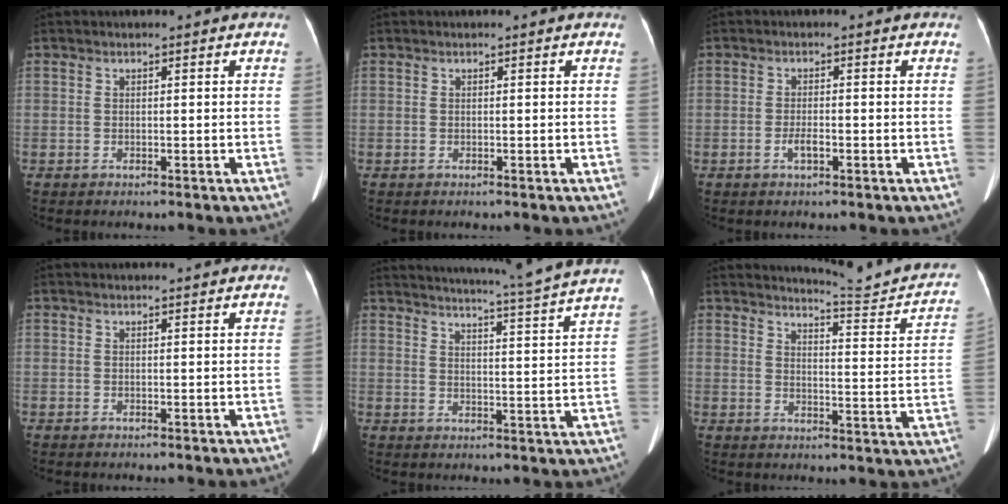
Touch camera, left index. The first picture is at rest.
{"total": 0.0}
{"total": 1.9, "force": [-0.9, 0.5, 1.6], "torque": [-0.033, 0.000, -0.015]}
{"total": 2.2, "force": [2.2, 0.1, 0.4], "torque": [-0.012, 0.015, 0.023]}
{"total": 19.1, "force": [17.4, -2.5, 7.6], "torque": [-0.132, -0.060, 0.213]}
{"total": 11.8, "force": [11.5, -0.4, 2.8], "torque": [-0.027, -0.059, 0.134]}